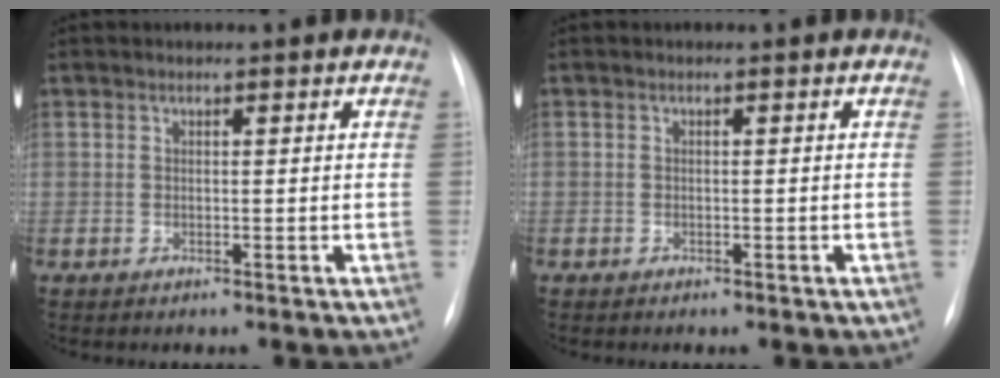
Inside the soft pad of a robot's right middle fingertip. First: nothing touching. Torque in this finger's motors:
{"motor_torque": [0.89, -1.25, -0.37, -0.21]}